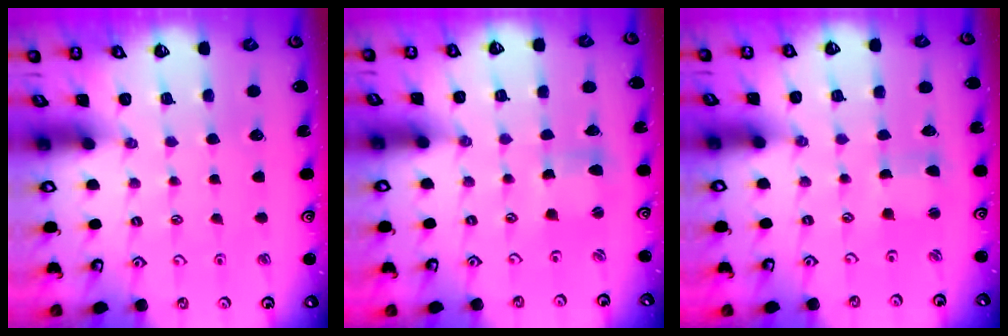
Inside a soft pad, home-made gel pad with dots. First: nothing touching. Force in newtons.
{"total": 3.1, "press": 3.1, "slide": 0.3}
{"total": 1.0, "press": 1.0, "slide": 0.2}